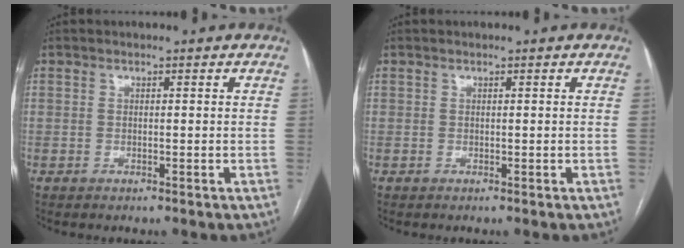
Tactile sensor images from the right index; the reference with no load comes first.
{"total": 0.0}